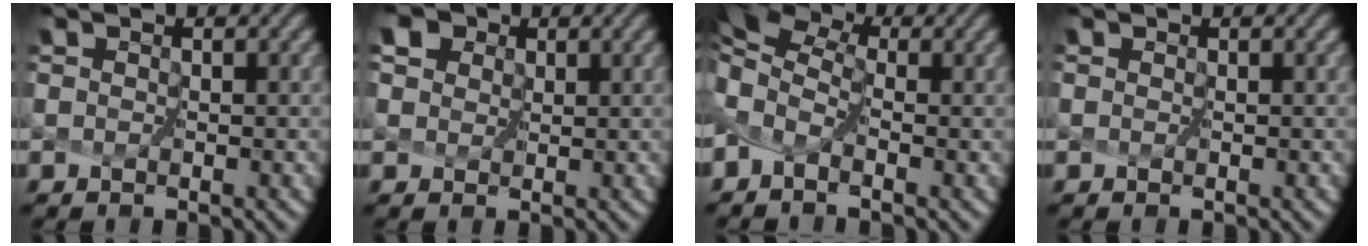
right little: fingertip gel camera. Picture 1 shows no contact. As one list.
[{"total": 6.9, "force": [3.2, 5.0, 3.5], "torque": [-0.061, 0.031, 0.024]}, {"total": 5.0, "force": [0.9, 3.2, 3.7], "torque": [-0.095, 0.019, 0.012]}, {"total": 0.0}]